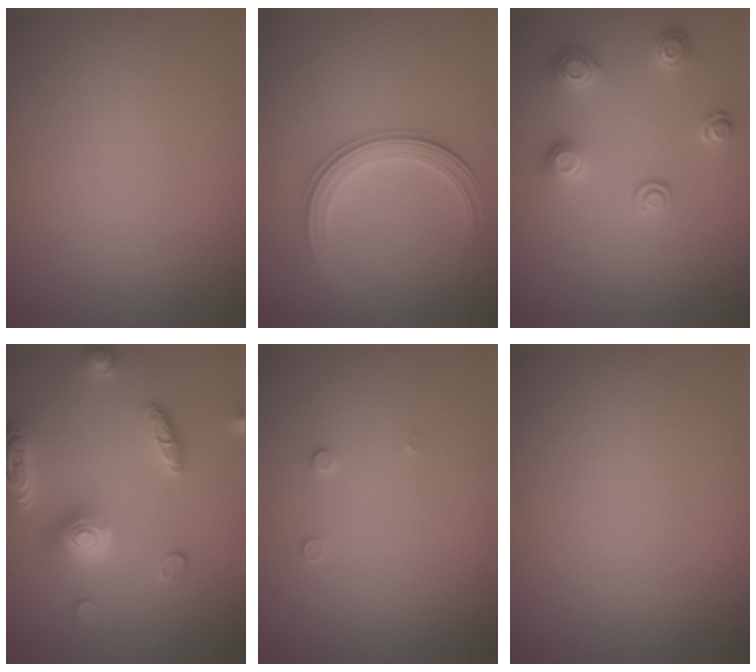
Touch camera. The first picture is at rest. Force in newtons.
{"total": 2.9, "press": 2.8, "slide": 0.5}
{"total": 2.5, "press": 2.3, "slide": 0.9}
{"total": 5.4, "press": 5.3, "slide": 0.9}
{"total": 0.6, "press": 0.6, "slide": 0.2}
{"total": 0.0}